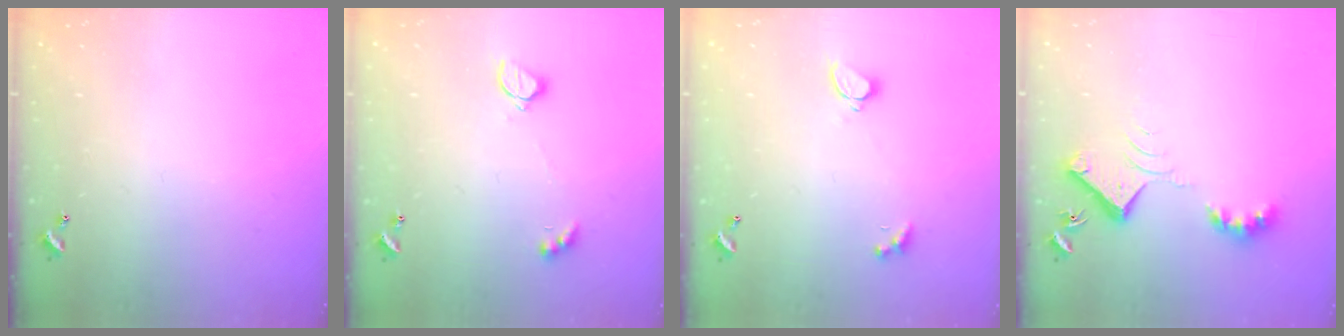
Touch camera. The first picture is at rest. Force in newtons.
{"total": 2.4, "press": 2.3, "slide": 0.8}
{"total": 1.6, "press": 1.6, "slide": 0.5}
{"total": 8.2, "press": 8.1, "slide": 0.8}